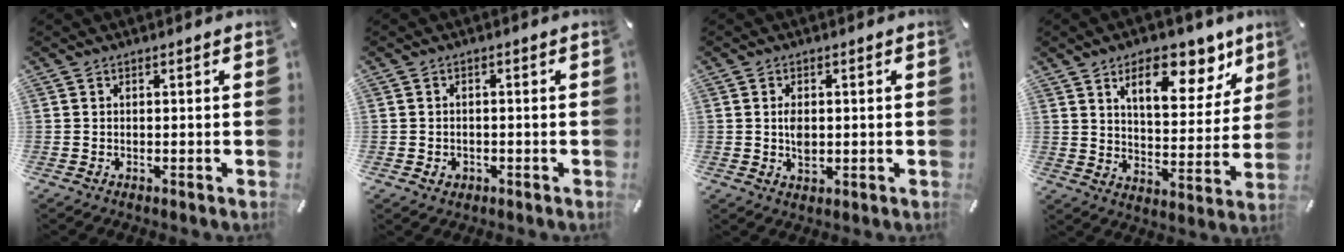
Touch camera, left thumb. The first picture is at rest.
{"total": 2.2, "force": [-0.6, 1.9, 0.7], "torque": [-0.006, 0.002, -0.016]}
{"total": 3.6, "force": [0.2, 2.3, 2.7], "torque": [-0.041, -0.002, -0.001]}
{"total": 15.0, "force": [9.4, 7.4, 9.0], "torque": [-0.123, -0.054, 0.156]}